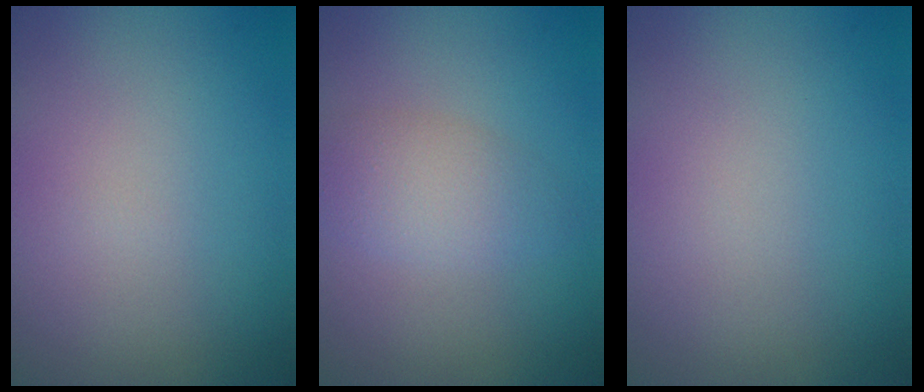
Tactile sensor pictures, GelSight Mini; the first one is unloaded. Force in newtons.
{"total": 2.8, "press": 2.8, "slide": 0.2}
{"total": 0.0}